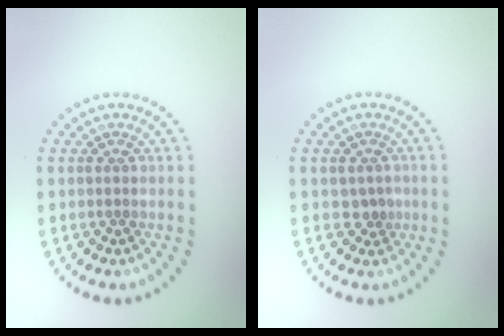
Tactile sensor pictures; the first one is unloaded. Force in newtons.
{"total": 1.3, "press": 1.2, "slide": 0.6}